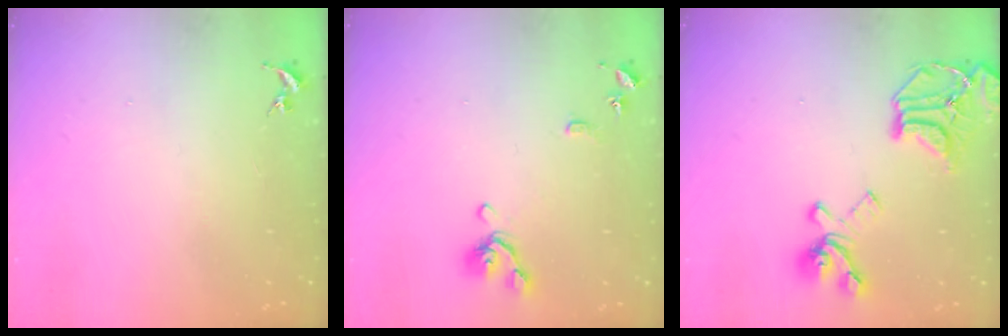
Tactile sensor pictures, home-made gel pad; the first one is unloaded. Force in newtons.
{"total": 9.9, "press": 9.8, "slide": 1.3}
{"total": 19.3, "press": 19.2, "slide": 1.9}